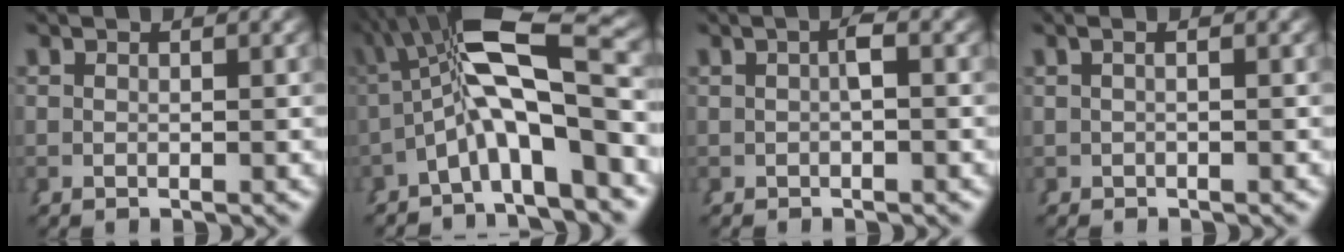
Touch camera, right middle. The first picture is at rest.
{"total": 7.9, "force": [0.8, 2.3, 7.5], "torque": [-0.124, 0.005, 0.021]}
{"total": 0.9, "force": [0.0, -0.1, 0.9], "torque": [-0.007, 0.003, 0.001]}
{"total": 0.9, "force": [0.1, -0.3, 0.9], "torque": [-0.003, 0.013, -0.002]}